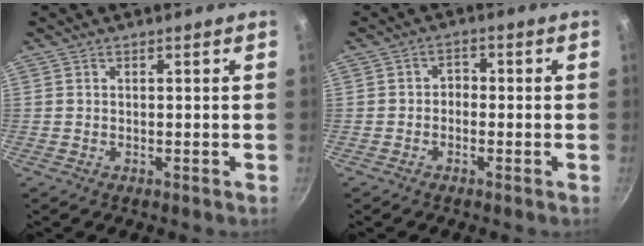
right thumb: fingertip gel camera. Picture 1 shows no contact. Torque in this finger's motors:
{"motor_torque": [-0.46, 0.24, -0.12, 0.17, 0.08]}